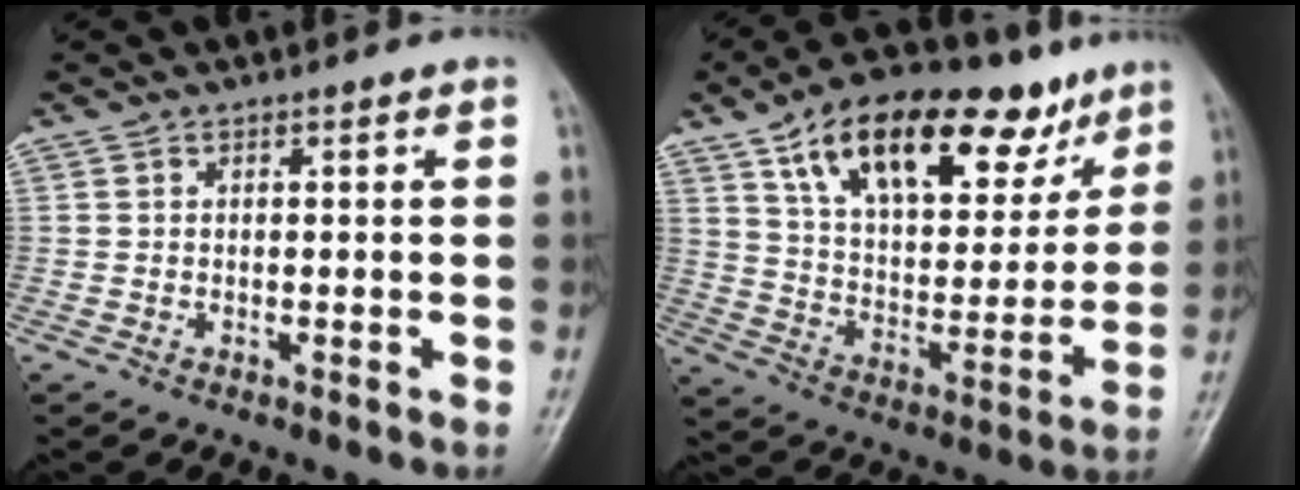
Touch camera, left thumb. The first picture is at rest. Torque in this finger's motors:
{"motor_torque": [0.91, 1.16, 1.55, -1.22, 0.21]}